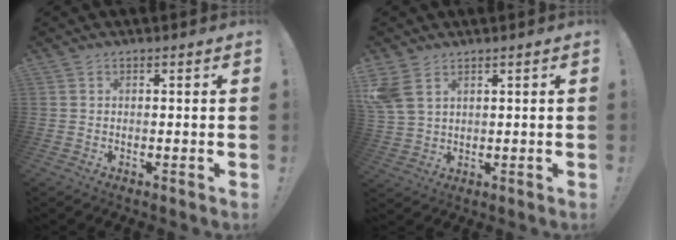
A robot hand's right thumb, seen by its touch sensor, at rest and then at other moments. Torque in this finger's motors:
{"motor_torque": [0.23, 0.32, 0.41, 0.72, 0.28]}